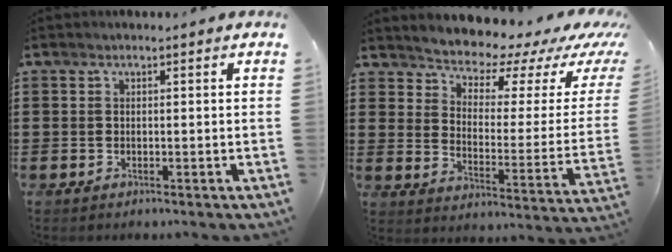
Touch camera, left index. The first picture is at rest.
{"total": 5.6, "force": [5.5, 1.1, 0.7], "torque": [-0.040, -0.057, 0.088]}